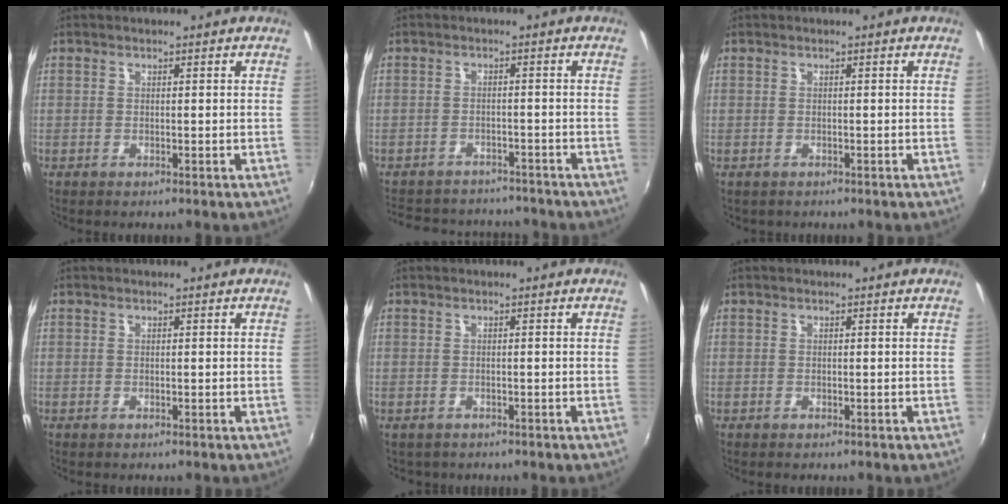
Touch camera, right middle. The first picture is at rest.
{"total": 13.5, "force": [-11.8, 5.2, 4.1], "torque": [-0.103, 0.016, -0.163]}
{"total": 0.5, "force": [-0.3, 0.4, 0.0], "torque": [-0.002, -0.003, -0.005]}
{"total": 0.0}
{"total": 1.3, "force": [-0.9, 1.0, 0.2], "torque": [-0.009, -0.003, -0.012]}
{"total": 0.0}